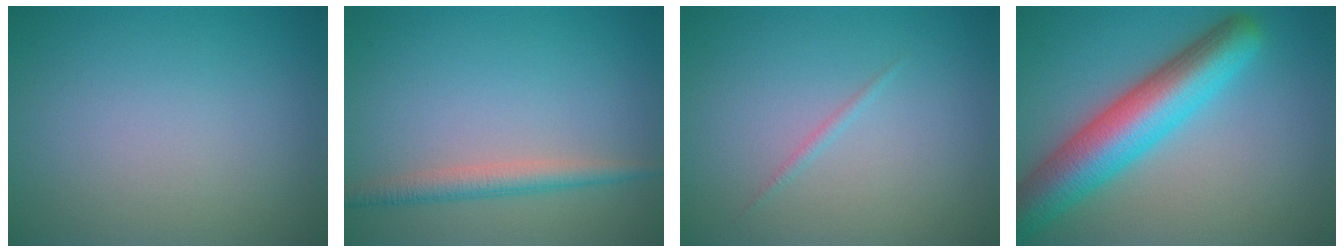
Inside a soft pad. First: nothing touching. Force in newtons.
{"total": 2.4, "press": 2.4, "slide": 0.1}
{"total": 0.6, "press": 0.6, "slide": 0.0}
{"total": 8.5, "press": 8.5, "slide": 0.3}